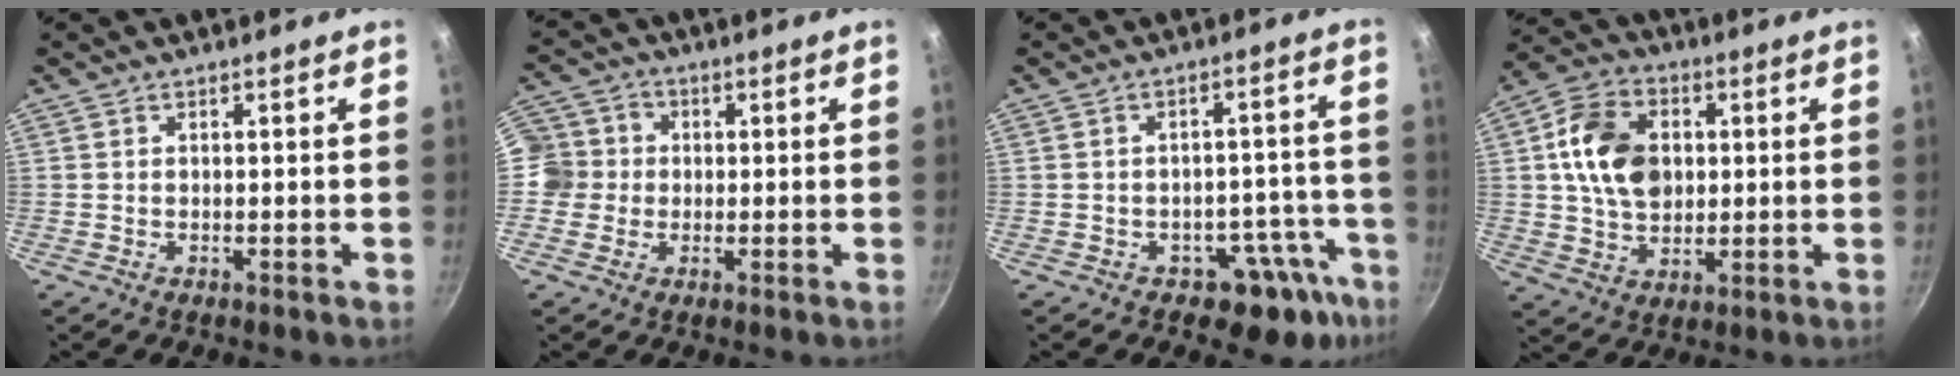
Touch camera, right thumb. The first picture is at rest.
{"total": 7.3, "force": [-0.3, 7.0, 2.0], "torque": [-0.004, 0.014, -0.025]}
{"total": 10.0, "force": [-6.1, 6.6, 4.5], "torque": [0.025, 0.061, -0.060]}
{"total": 13.9, "force": [2.2, 10.1, 9.2], "torque": [-0.139, 0.006, 0.032]}